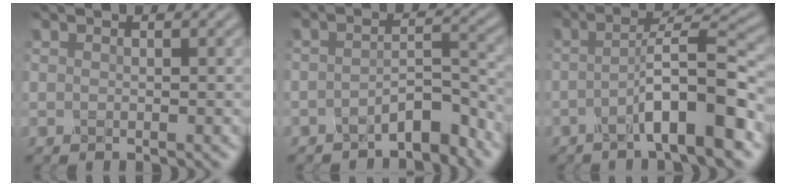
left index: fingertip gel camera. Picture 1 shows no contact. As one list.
[{"total": 3.4, "force": [-2.7, 0.7, 1.9], "torque": [-0.029, 0.013, -0.052]}, {"total": 7.2, "force": [-2.8, 1.1, 6.6], "torque": [-0.095, 0.020, -0.057]}]